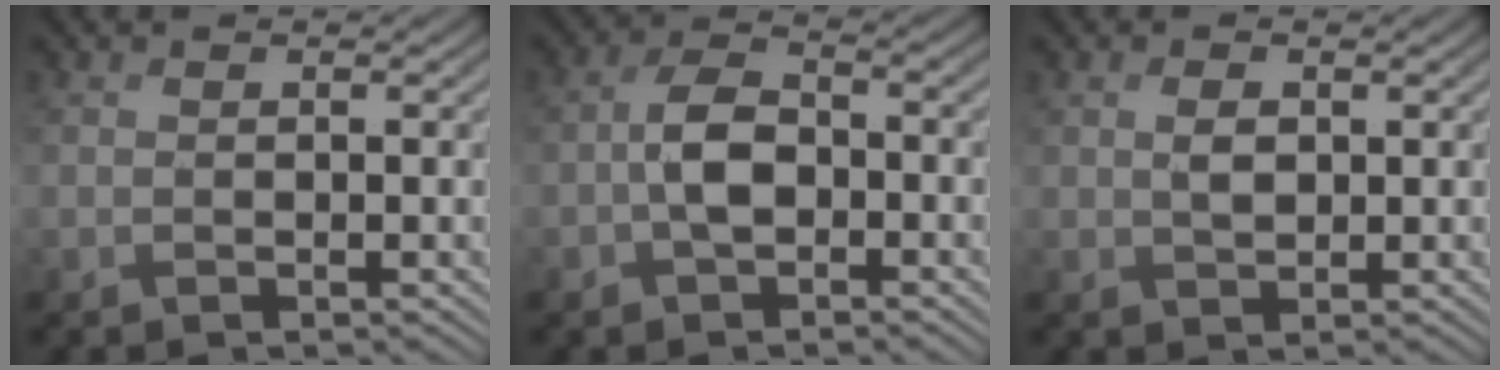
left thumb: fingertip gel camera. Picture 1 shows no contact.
{"total": 4.4, "force": [-1.4, 2.6, 3.3], "torque": [-0.069, 0.009, -0.034]}
{"total": 2.0, "force": [0.5, 1.3, 1.4], "torque": [-0.032, -0.002, 0.010]}